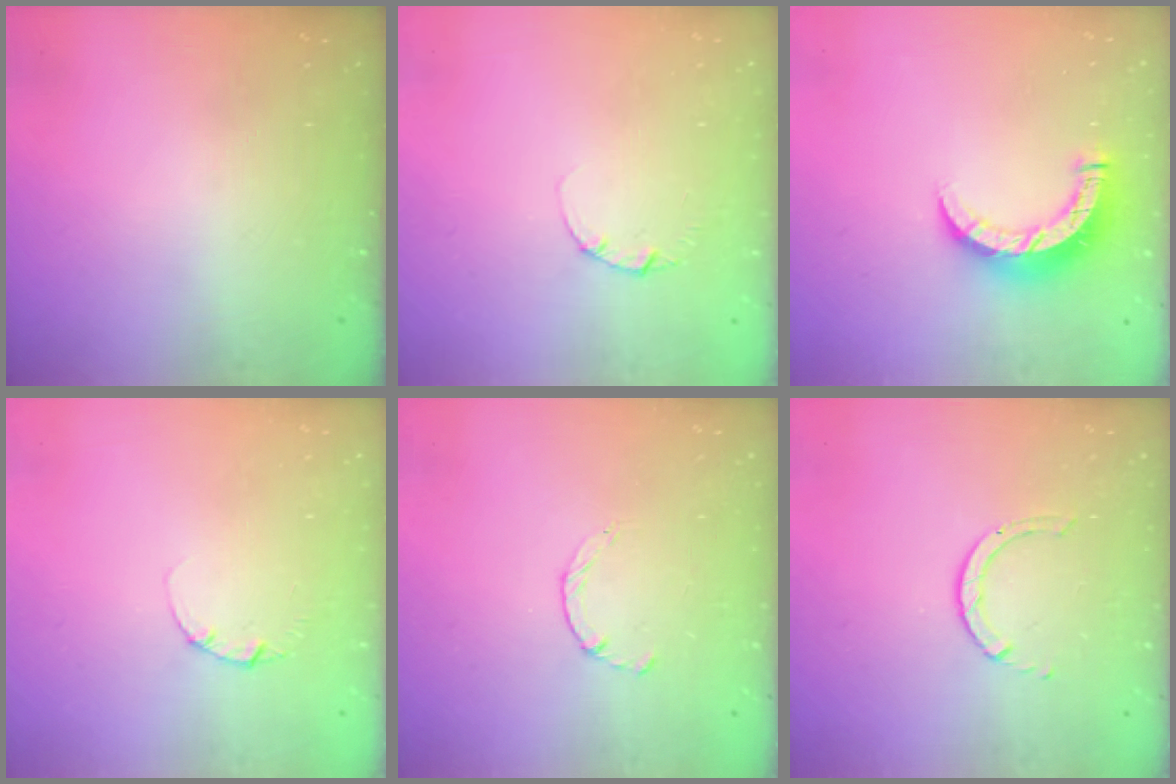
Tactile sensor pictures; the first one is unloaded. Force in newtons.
{"total": 1.3, "press": 1.3, "slide": 0.2}
{"total": 8.9, "press": 8.9, "slide": 0.8}
{"total": 1.3, "press": 1.3, "slide": 0.2}
{"total": 1.8, "press": 1.7, "slide": 0.3}
{"total": 1.7, "press": 1.7, "slide": 0.1}